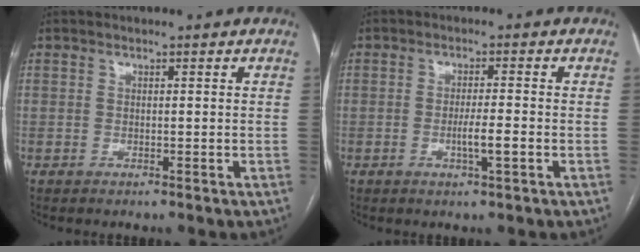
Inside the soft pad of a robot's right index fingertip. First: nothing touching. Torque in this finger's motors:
{"motor_torque": [0.47, -0.25, 0.30, 0.07]}